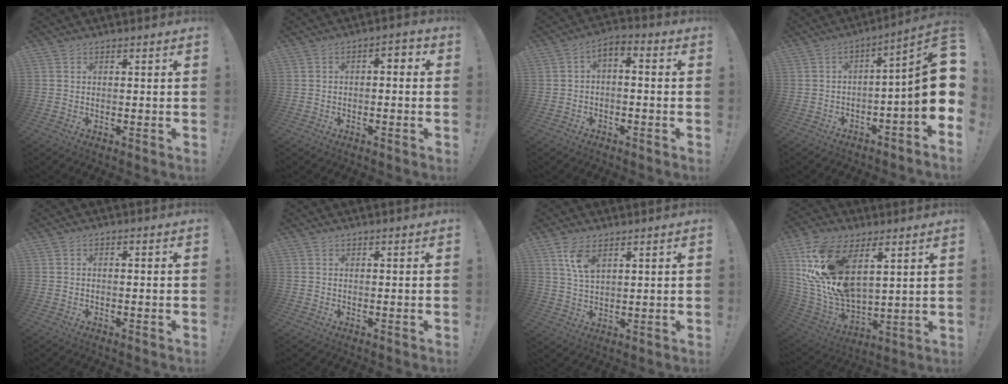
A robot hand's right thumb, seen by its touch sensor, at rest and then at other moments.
{"total": 2.9, "force": [-1.7, 1.4, 1.8], "torque": [-0.023, 0.009, -0.035]}
{"total": 3.7, "force": [-2.6, 1.4, 2.3], "torque": [-0.040, 0.005, -0.047]}
{"total": 13.9, "force": [-0.2, 1.6, 13.8], "torque": [-0.184, -0.007, -0.007]}
{"total": 0.8, "force": [-0.7, 0.1, 0.4], "torque": [-0.007, 0.001, -0.012]}
{"total": 0.0}
{"total": 7.6, "force": [4.1, 3.7, 5.2], "torque": [-0.084, -0.016, 0.074]}
{"total": 22.2, "force": [9.7, 12.8, 15.4], "torque": [-0.308, -0.046, 0.181]}